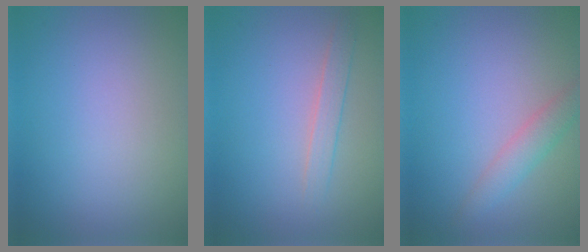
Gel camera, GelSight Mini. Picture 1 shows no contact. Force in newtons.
{"total": 1.5, "press": 1.5, "slide": 0.0}
{"total": 2.2, "press": 2.2, "slide": 0.1}